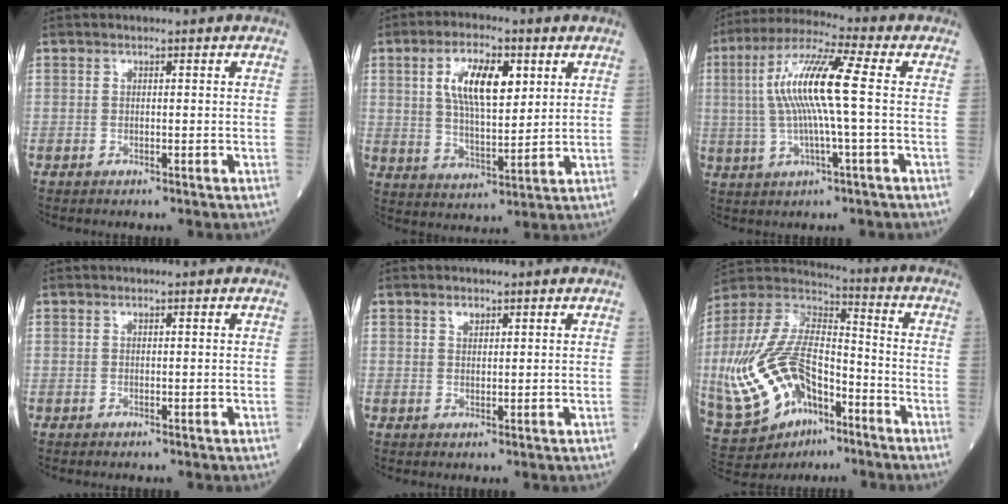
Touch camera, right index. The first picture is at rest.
{"total": 10.4, "force": [3.5, 3.8, 9.0], "torque": [-0.169, 0.010, 0.065]}
{"total": 12.2, "force": [0.9, 0.5, 12.1], "torque": [-0.243, 0.019, 0.010]}
{"total": 0.0}
{"total": 1.4, "force": [0.9, 0.8, 0.7], "torque": [-0.011, 0.000, 0.015]}
{"total": 21.1, "force": [-7.9, 11.5, 15.8], "torque": [-0.357, 0.016, -0.133]}